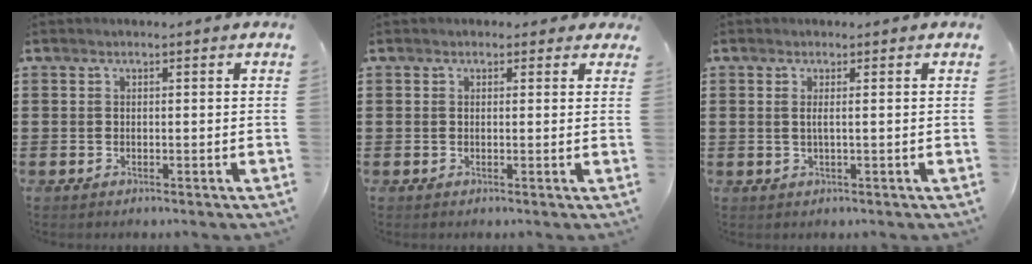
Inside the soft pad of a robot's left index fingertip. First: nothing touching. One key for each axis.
{"total": 1.3, "fx": 0.6, "fy": 1.1, "fz": 0.3, "tx": -0.003, "ty": 0.006, "tz": 0.009}
{"total": 1.2, "fx": 0.1, "fy": -0.2, "fz": 1.1, "tx": -0.023, "ty": -0.004, "tz": -0.001}